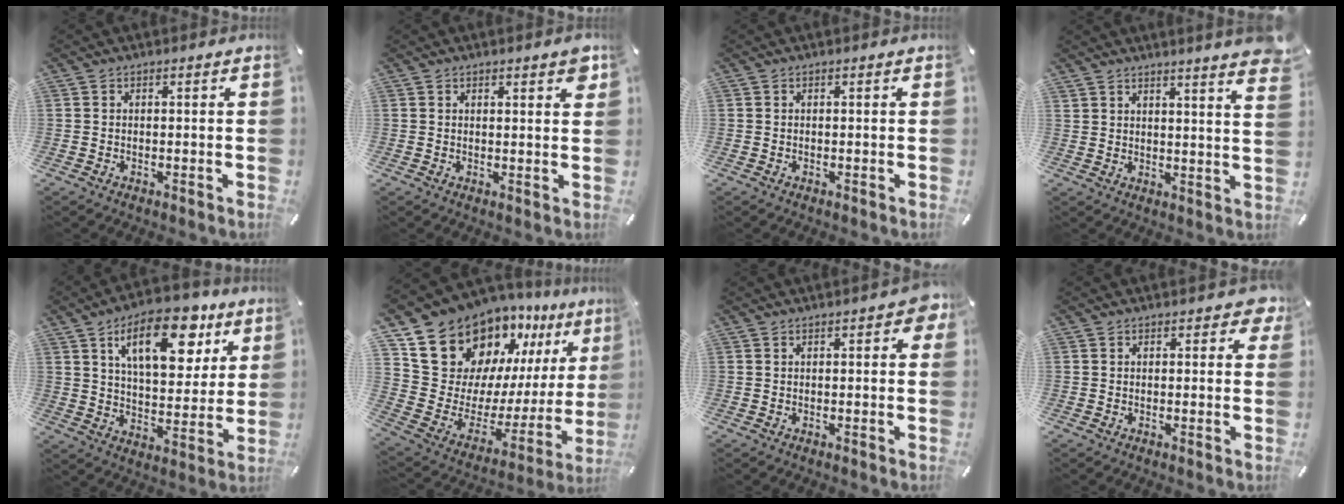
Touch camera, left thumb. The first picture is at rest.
{"total": 2.5, "force": [1.8, 0.8, 1.6], "torque": [-0.018, -0.007, 0.029]}
{"total": 0.0}
{"total": 5.0, "force": [4.4, 0.3, 2.4], "torque": [-0.035, -0.032, 0.075]}
{"total": 18.9, "force": [9.9, 9.6, 12.9], "torque": [-0.185, -0.037, 0.160]}
{"total": 17.4, "force": [13.6, 9.9, 4.5], "torque": [-0.078, -0.130, 0.249]}
{"total": 3.5, "force": [1.0, 1.2, 3.1], "torque": [-0.038, -0.002, 0.011]}
{"total": 2.7, "force": [1.3, 1.5, 1.8], "torque": [-0.015, -0.003, 0.017]}